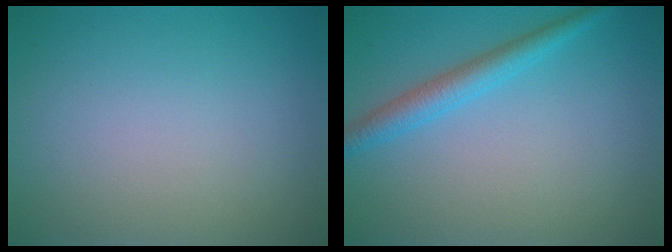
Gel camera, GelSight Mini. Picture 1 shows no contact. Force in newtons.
{"total": 2.7, "press": 2.7, "slide": 0.2}